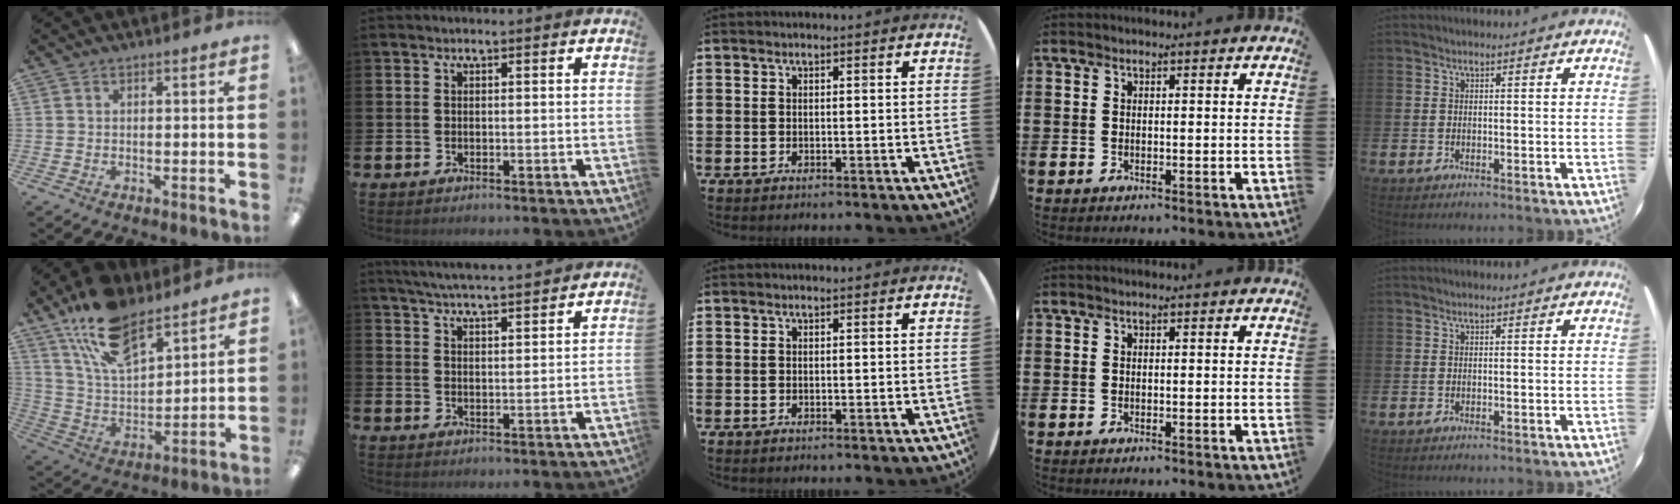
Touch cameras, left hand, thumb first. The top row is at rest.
{"thumb": {"total": 16.9, "force": [12.0, 7.7, 9.2], "torque": [-0.178, -0.051, 0.218]}, "index": {"total": 5.1, "force": [5.1, -0.1, 0.9], "torque": [-0.038, -0.025, 0.091]}}